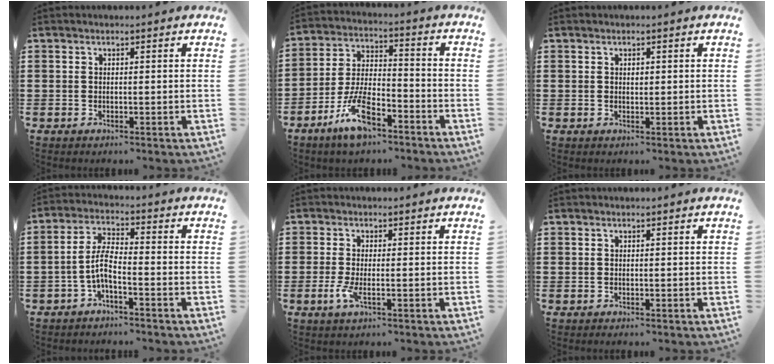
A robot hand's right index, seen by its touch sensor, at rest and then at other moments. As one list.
[{"total": 9.4, "force": [-5.6, 3.6, 6.7], "torque": [-0.153, 0.003, -0.107]}, {"total": 0.7, "force": [0.2, 0.4, 0.5], "torque": [-0.012, 0.002, 0.004]}, {"total": 5.3, "force": [-2.3, 1.3, 4.6], "torque": [-0.111, -0.005, -0.051]}, {"total": 3.0, "force": [-1.1, 0.6, 2.7], "torque": [-0.068, -0.011, -0.026]}, {"total": 0.0}]